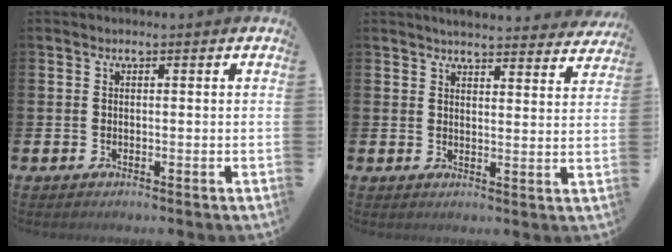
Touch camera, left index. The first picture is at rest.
{"total": 4.3, "force": [4.3, 0.4, 0.5], "torque": [-0.008, -0.030, 0.074]}